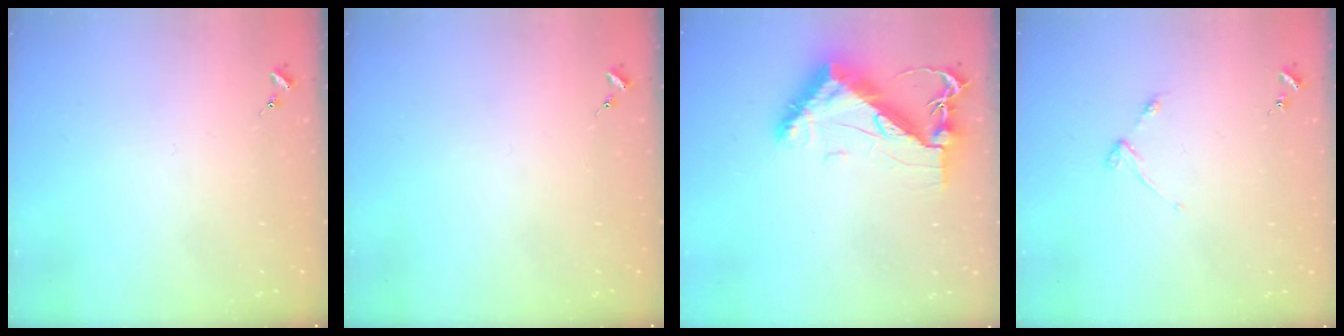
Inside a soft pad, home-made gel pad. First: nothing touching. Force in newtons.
{"total": 0.0}
{"total": 11.3, "press": 11.3, "slide": 1.1}
{"total": 2.9, "press": 2.8, "slide": 0.4}